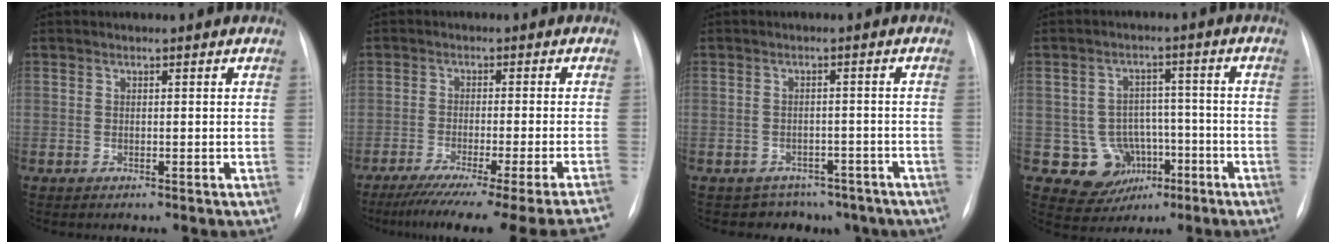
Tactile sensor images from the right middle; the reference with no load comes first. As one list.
[{"total": 20.4, "force": [-17.4, -2.3, 10.3], "torque": [-0.090, -0.059, -0.239]}, {"total": 7.2, "force": [-5.5, 4.6, 0.5], "torque": [0.003, 0.021, -0.056]}, {"total": 7.2, "force": [-2.4, 6.6, 1.3], "torque": [-0.012, 0.019, -0.026]}]